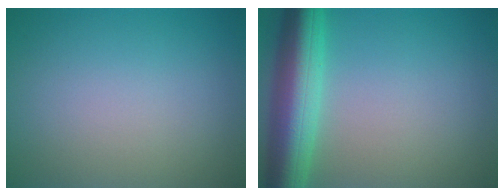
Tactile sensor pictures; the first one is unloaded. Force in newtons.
{"total": 8.0, "press": 7.9, "slide": 0.3}